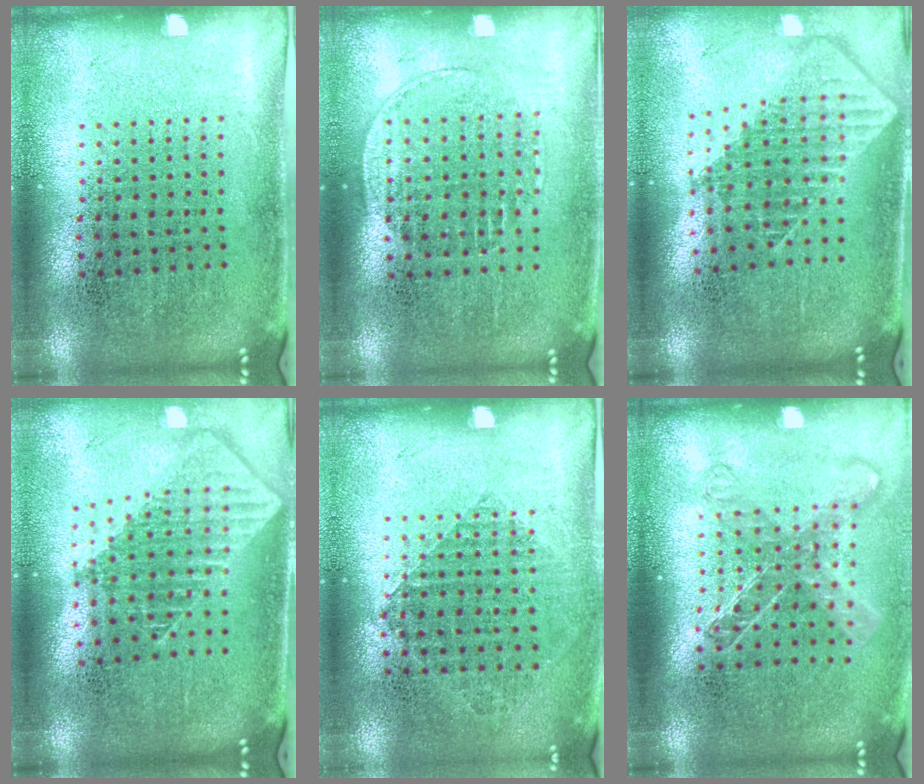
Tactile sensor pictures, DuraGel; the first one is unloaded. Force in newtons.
{"total": 1.2, "press": 1.0, "slide": 0.5}
{"total": 1.9, "press": 1.5, "slide": 1.2}
{"total": 1.9, "press": 1.5, "slide": 1.1}
{"total": 0.9, "press": 0.9, "slide": 0.4}
{"total": 1.5, "press": 1.2, "slide": 0.8}